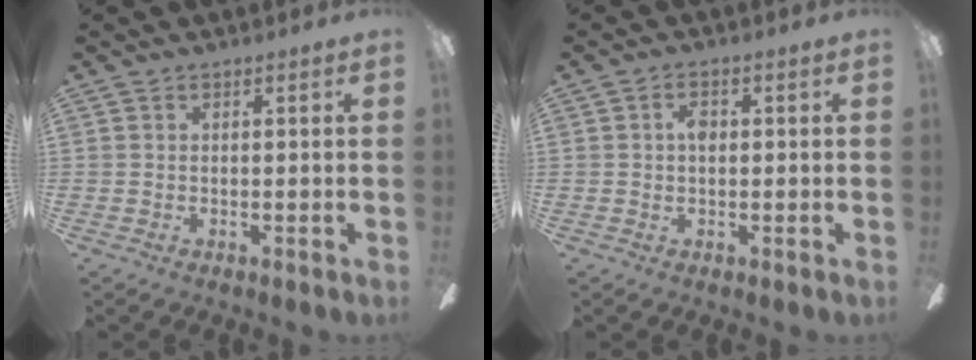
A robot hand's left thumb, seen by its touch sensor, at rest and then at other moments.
{"total": 3.0, "force": [0.3, 1.7, 2.4], "torque": [-0.040, 0.005, 0.002]}